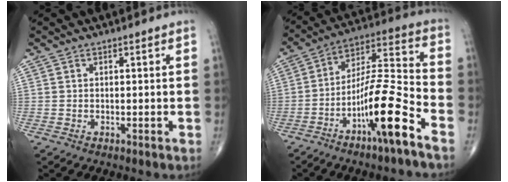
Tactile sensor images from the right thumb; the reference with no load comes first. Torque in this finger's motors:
{"motor_torque": [3.33, 1.68, 1.59, -1.18, 0.66]}